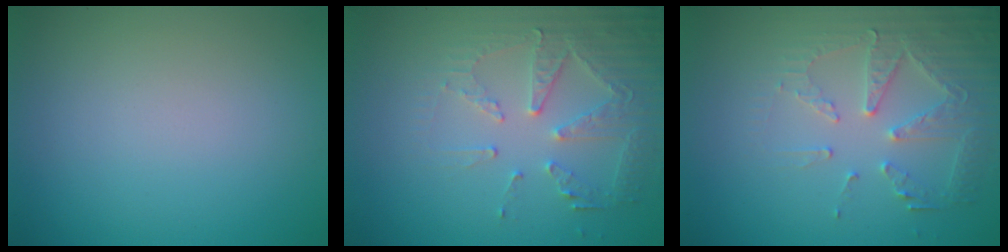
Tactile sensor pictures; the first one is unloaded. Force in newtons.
{"total": 5.3, "press": 3.7, "slide": 3.8}
{"total": 4.1, "press": 3.7, "slide": 1.7}